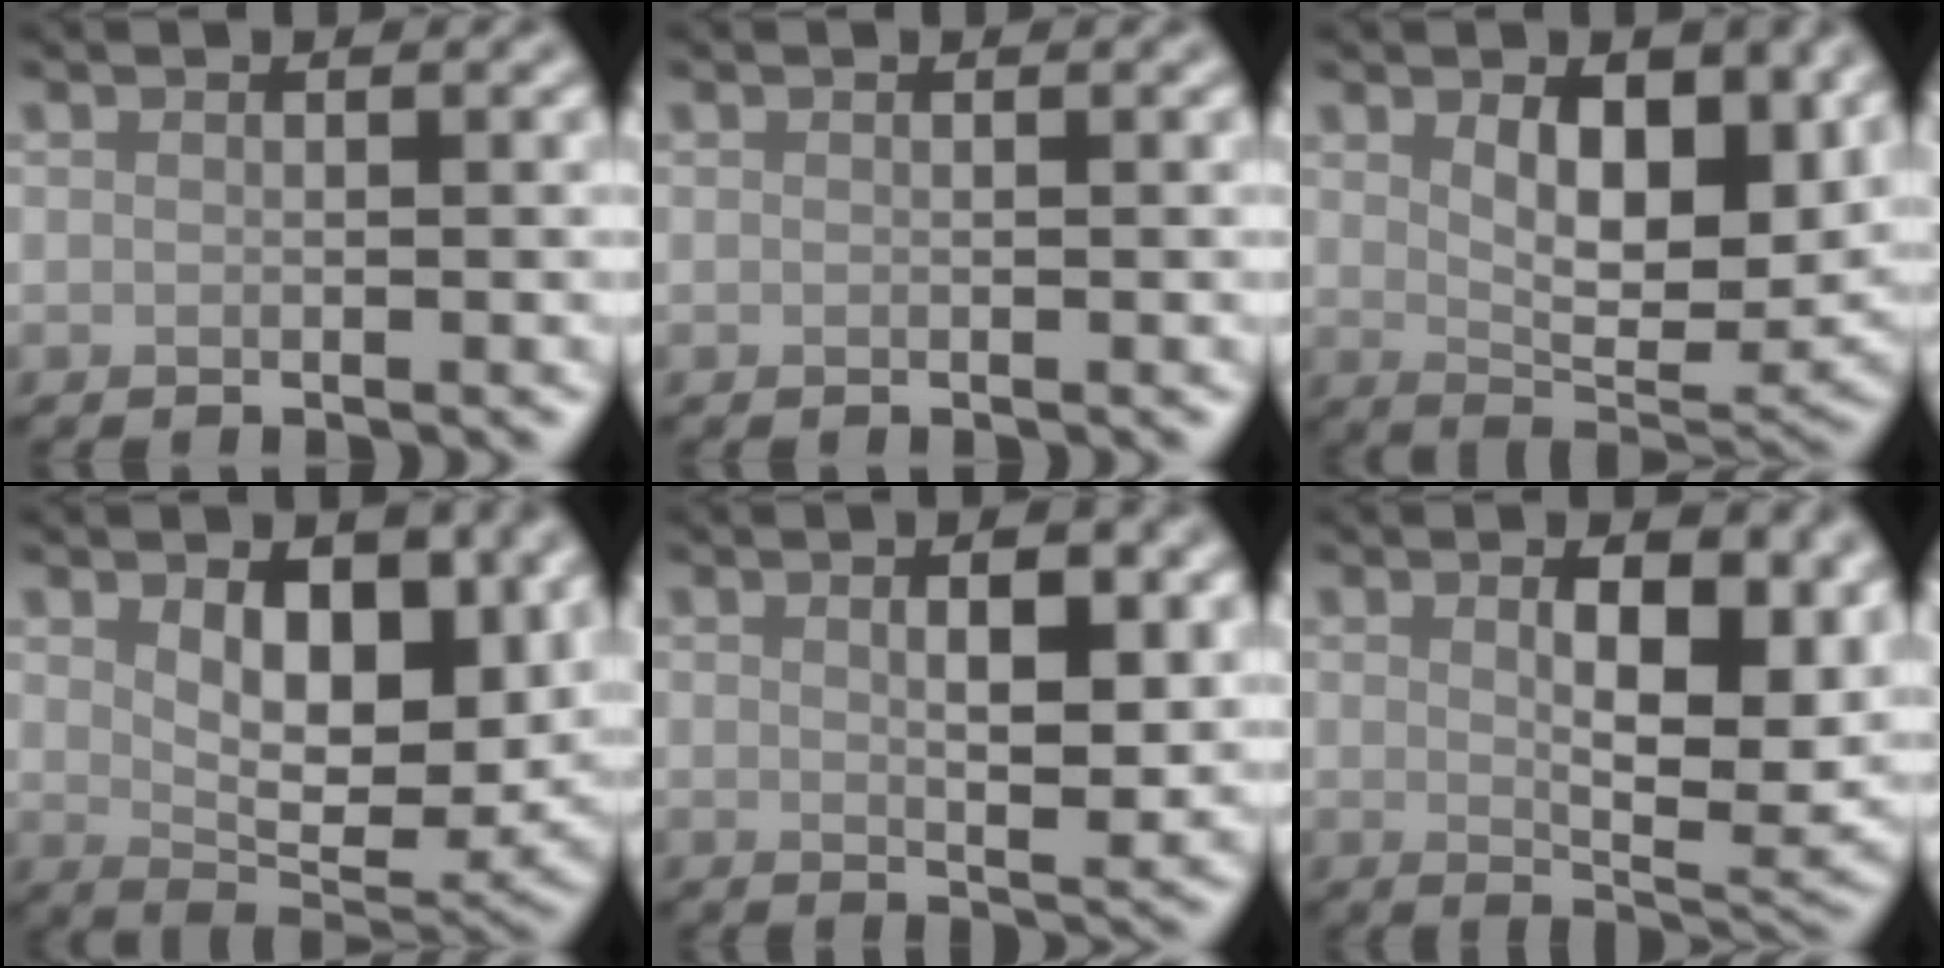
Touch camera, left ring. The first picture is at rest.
{"total": 0.0}
{"total": 7.4, "force": [2.3, 3.9, 5.8], "torque": [-0.094, -0.018, 0.041]}
{"total": 8.4, "force": [2.3, 4.8, 6.5], "torque": [-0.106, -0.021, 0.041]}
{"total": 4.2, "force": [1.1, 1.5, 3.7], "torque": [-0.058, -0.003, 0.021]}
{"total": 8.2, "force": [2.1, 3.8, 7.0], "torque": [-0.103, -0.013, 0.042]}